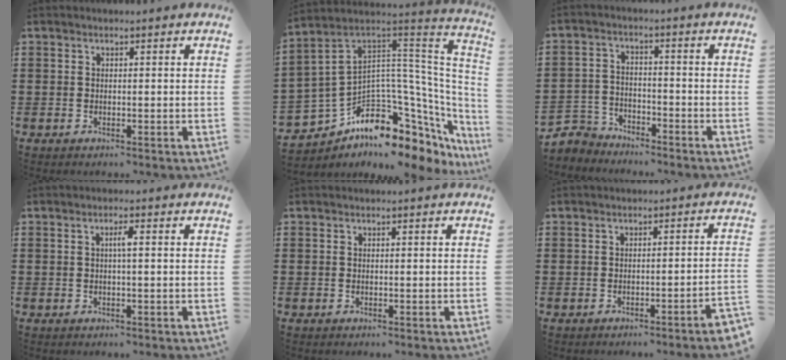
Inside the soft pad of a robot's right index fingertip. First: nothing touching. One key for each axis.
{"total": 7.5, "fx": -4.6, "fy": 3.8, "fz": 4.6, "tx": -0.118, "ty": -0.044, "tz": -0.099}
{"total": 4.4, "fx": -4.0, "fy": 1.6, "fz": 0.3, "tx": -0.036, "ty": -0.003, "tz": -0.091}
{"total": 1.5, "fx": 0.0, "fy": 0.0, "fz": 1.5, "tx": -0.029, "ty": 0.001, "tz": -0.002}
{"total": 0.0}
{"total": 1.9, "fx": -1.4, "fy": -0.4, "fz": 1.1, "tx": -0.020, "ty": -0.002, "tz": -0.029}